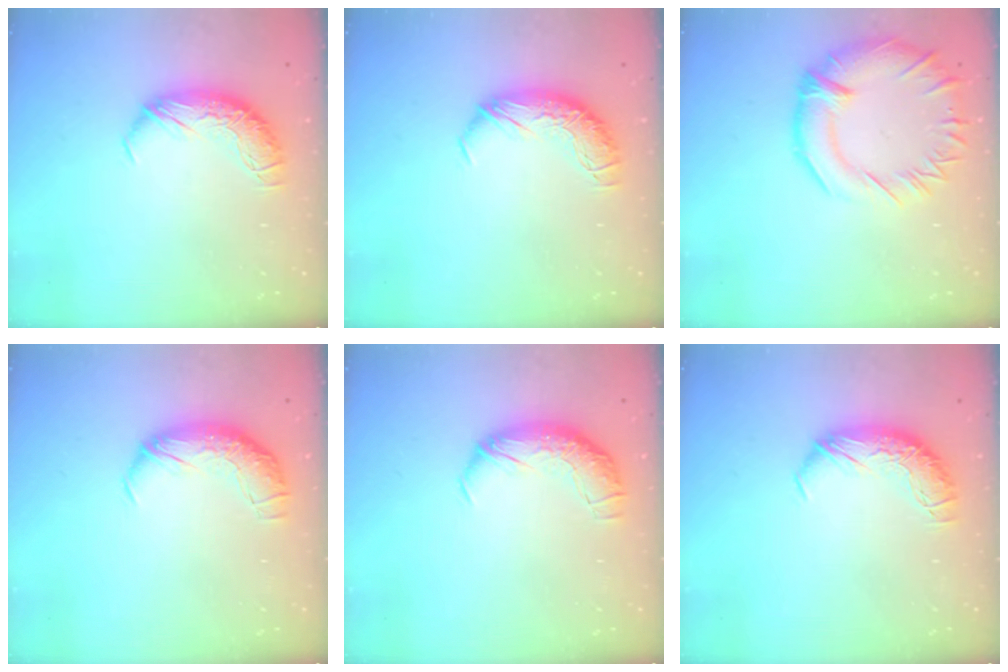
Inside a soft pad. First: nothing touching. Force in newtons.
{"total": 0.0}
{"total": 6.7, "press": 6.2, "slide": 2.6}
{"total": 2.3, "press": 0.9, "slide": 2.2}
{"total": 2.3, "press": 0.9, "slide": 2.2}
{"total": 0.0}